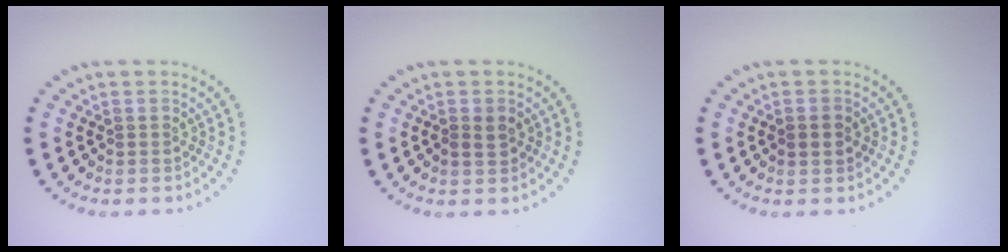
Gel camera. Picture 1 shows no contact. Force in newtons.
{"total": 1.5, "press": 1.5, "slide": 0.1}
{"total": 1.1, "press": 1.1, "slide": 0.2}